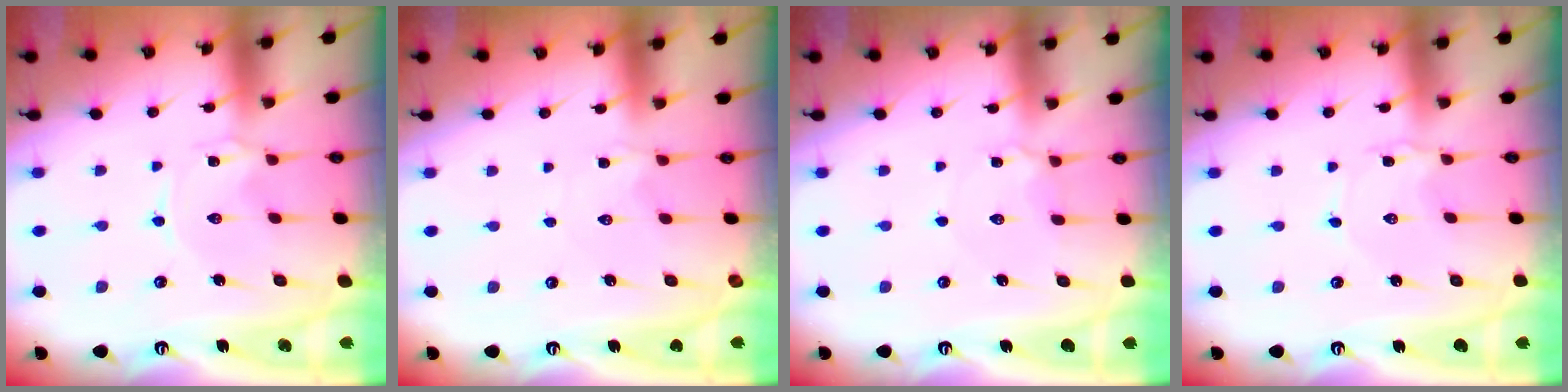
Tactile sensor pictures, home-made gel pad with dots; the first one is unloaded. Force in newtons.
{"total": 2.3, "press": 2.2, "slide": 0.4}
{"total": 5.1, "press": 5.1, "slide": 0.6}
{"total": 2.0, "press": 2.0, "slide": 0.4}